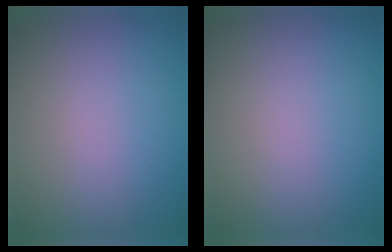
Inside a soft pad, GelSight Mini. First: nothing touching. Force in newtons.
{"total": 0.0}